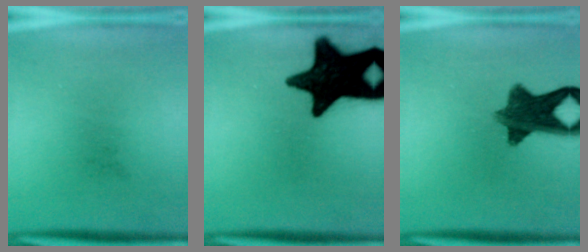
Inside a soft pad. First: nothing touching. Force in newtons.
{"total": 19.3}
{"total": 9.9}